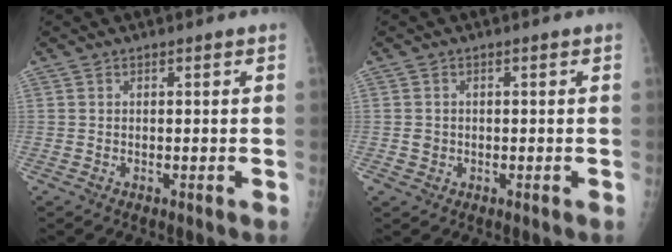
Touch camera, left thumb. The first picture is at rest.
{"total": 1.6, "force": [-0.3, 1.5, 0.4], "torque": [-0.002, 0.004, -0.002]}